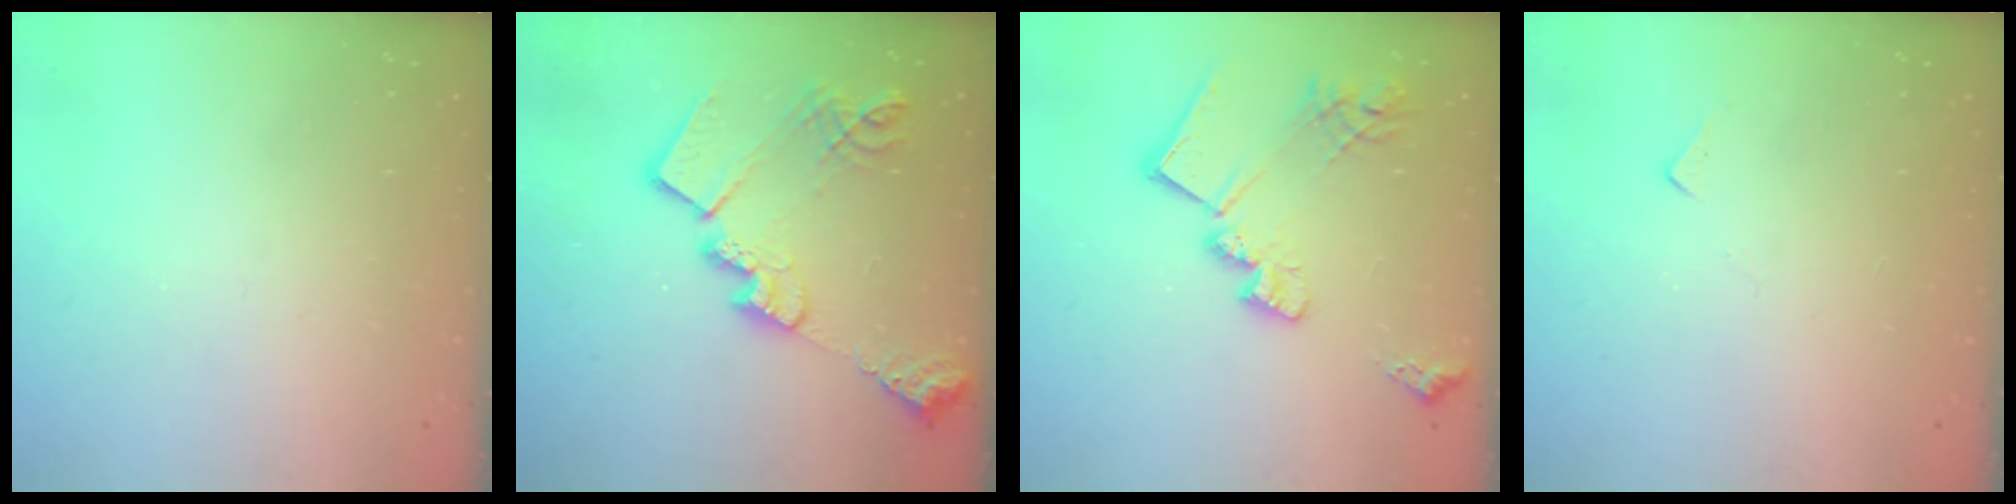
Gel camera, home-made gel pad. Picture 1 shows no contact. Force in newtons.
{"total": 20.0, "press": 19.9, "slide": 1.5}
{"total": 19.7, "press": 19.6, "slide": 1.4}
{"total": 5.2, "press": 5.1, "slide": 0.8}